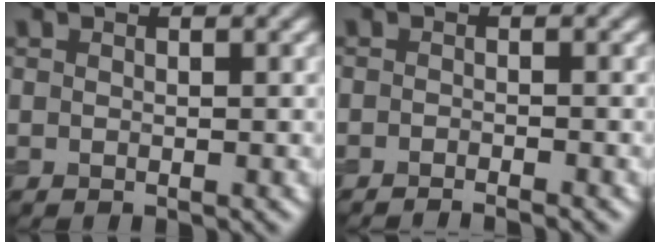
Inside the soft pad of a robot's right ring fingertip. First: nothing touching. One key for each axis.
{"total": 1.7, "fx": -1.4, "fy": 0.2, "fz": 0.9, "tx": -0.009, "ty": -0.003, "tz": -0.027}